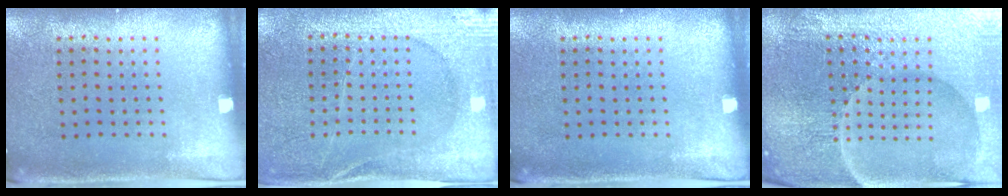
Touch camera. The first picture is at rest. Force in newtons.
{"total": 3.0, "press": 2.9, "slide": 0.4}
{"total": 0.0}
{"total": 6.0, "press": 5.5, "slide": 2.3}